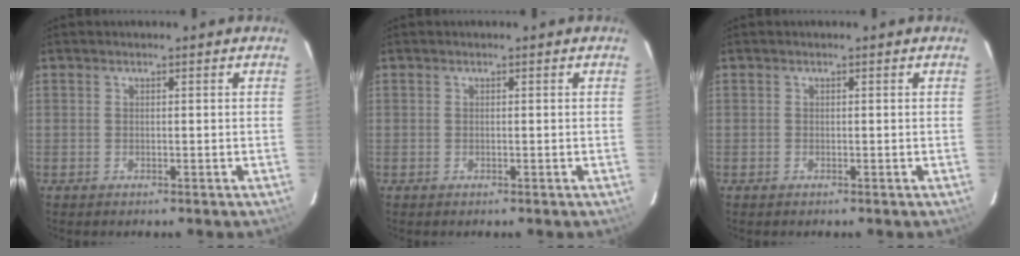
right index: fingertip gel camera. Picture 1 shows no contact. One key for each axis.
{"total": 0.0}
{"total": 0.0}